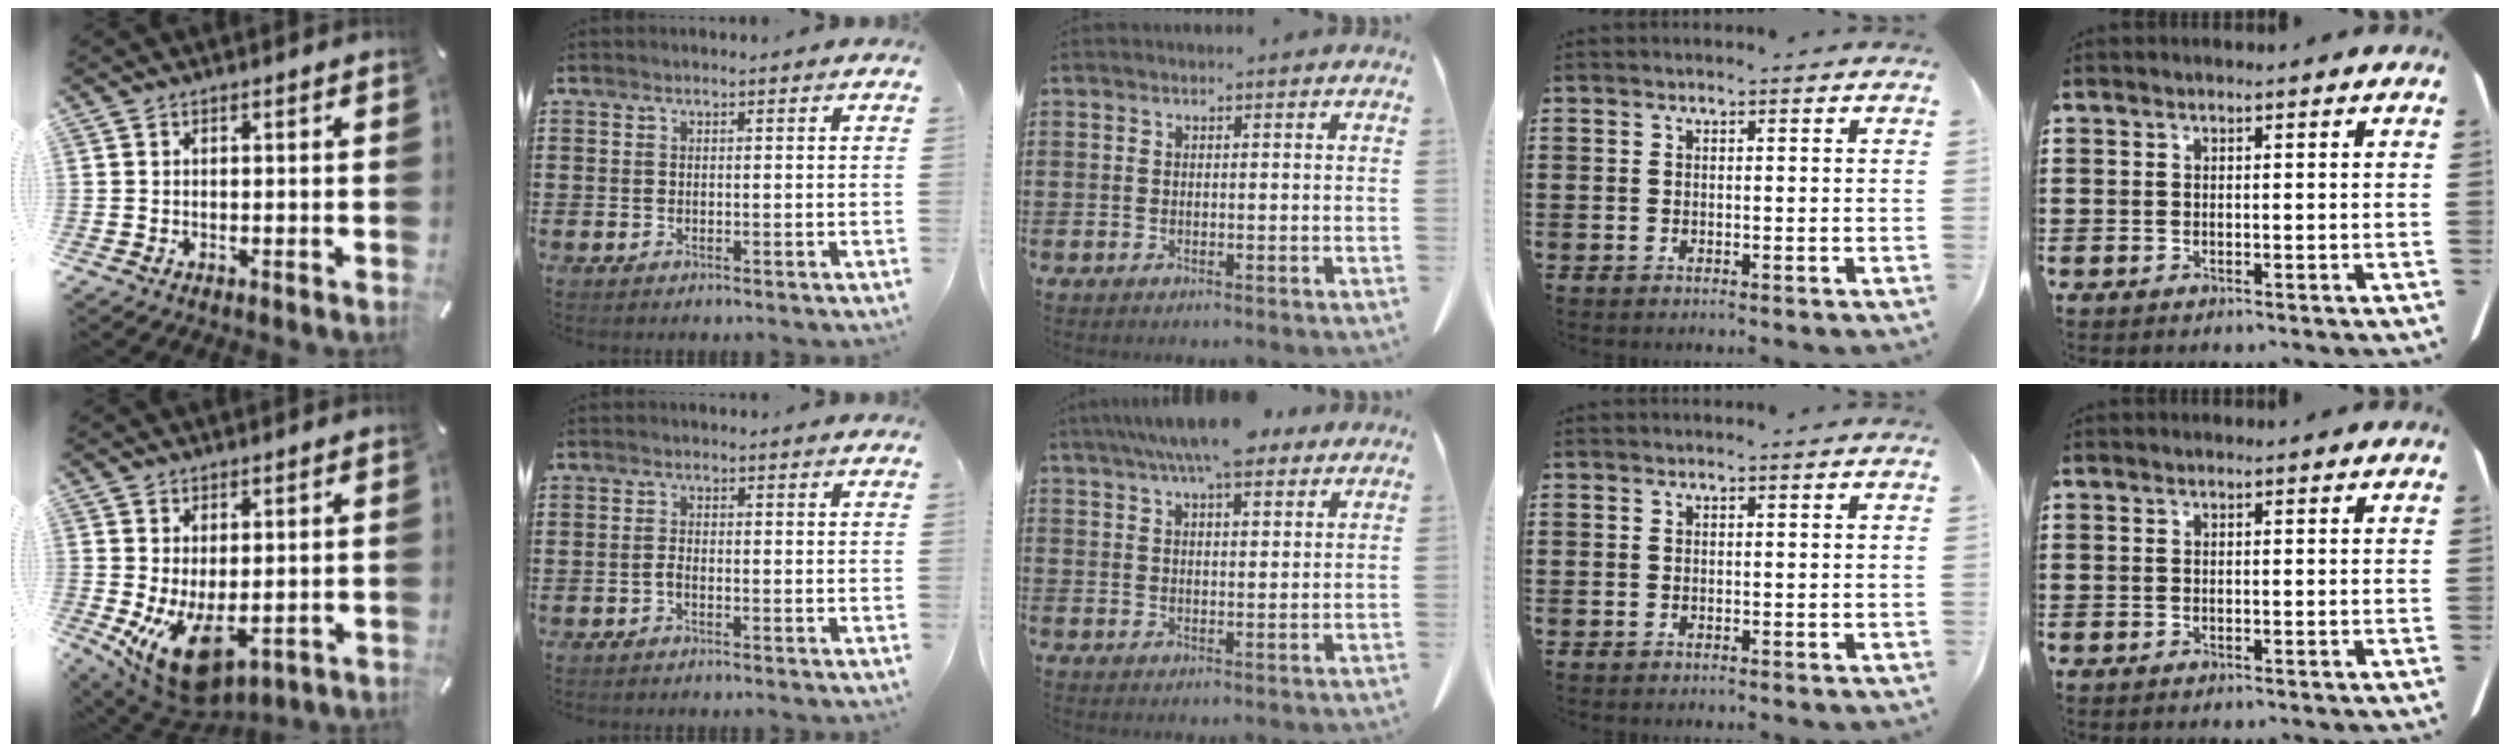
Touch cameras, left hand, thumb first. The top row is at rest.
{"thumb": {"total": 12.0, "force": [-2.5, 6.6, 9.7], "torque": [-0.166, -0.001, -0.028]}, "index": {"total": 1.2, "force": [-0.8, 0.4, 0.9], "torque": [-0.027, -0.003, -0.018]}, "middle": {"total": 7.9, "force": [6.1, 2.1, 4.5], "torque": [-0.095, -0.006, 0.111]}}